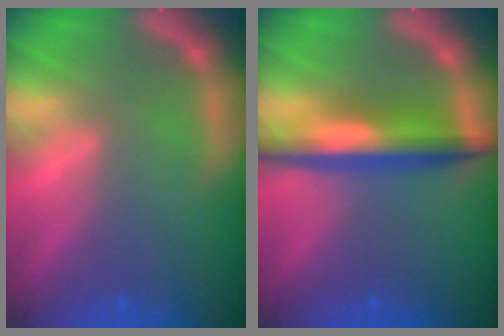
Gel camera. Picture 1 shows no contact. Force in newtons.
{"total": 6.0}